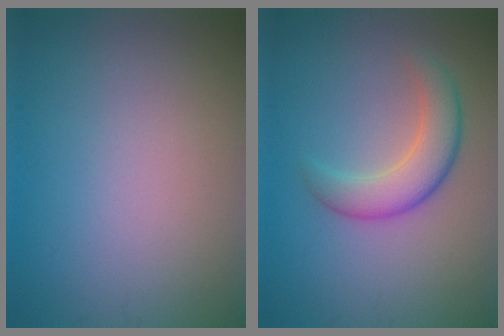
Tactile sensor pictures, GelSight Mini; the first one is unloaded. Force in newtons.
{"total": 4.4, "press": 4.3, "slide": 0.3}